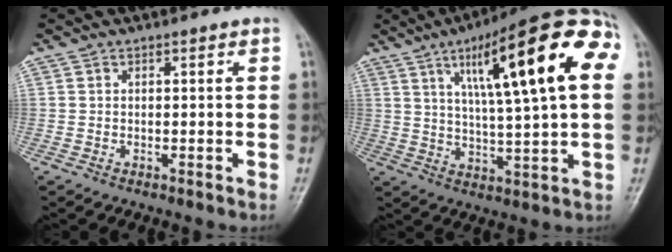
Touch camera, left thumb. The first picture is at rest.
{"total": 22.4, "force": [7.1, 4.9, 20.7], "torque": [-0.290, 0.011, 0.100]}